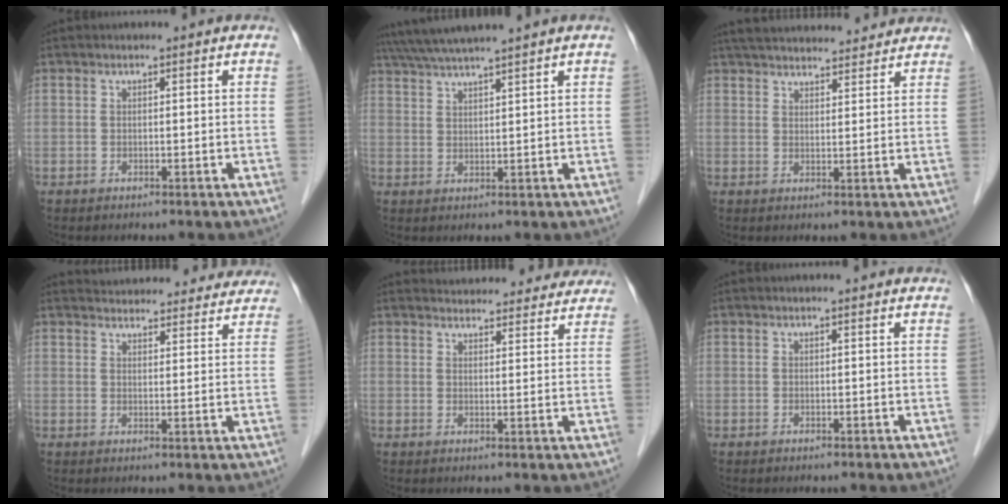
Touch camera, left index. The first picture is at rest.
{"total": 8.3, "force": [7.1, -1.4, 3.9], "torque": [-0.068, 0.023, 0.116]}
{"total": 16.4, "force": [15.1, 3.4, 5.4], "torque": [-0.084, 0.043, 0.217]}
{"total": 20.1, "force": [19.1, 4.6, 4.5], "torque": [-0.061, -0.002, 0.230]}
{"total": 17.9, "force": [17.0, 4.0, 3.8], "torque": [-0.041, 0.004, 0.200]}
{"total": 2.1, "force": [2.0, 0.2, 0.7], "torque": [-0.012, 0.012, 0.016]}